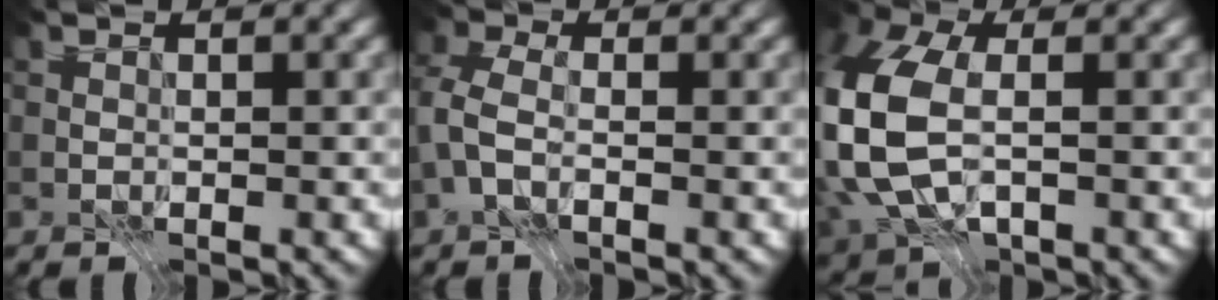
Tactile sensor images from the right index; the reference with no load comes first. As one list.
[{"total": 3.4, "force": [-1.4, 1.9, 2.4], "torque": [-0.064, 0.002, -0.037]}, {"total": 12.1, "force": [-1.0, 7.9, 9.1], "torque": [-0.233, -0.028, -0.009]}]